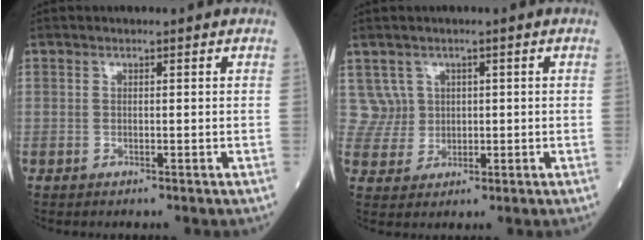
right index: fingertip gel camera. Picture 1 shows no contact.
{"total": 3.9, "force": [1.5, 3.6, -0.3], "torque": [0.014, 0.010, 0.033]}